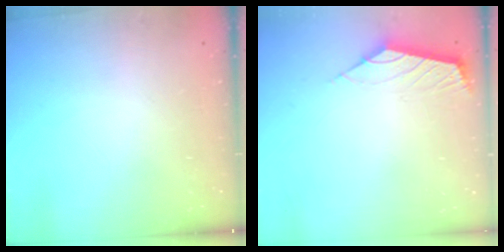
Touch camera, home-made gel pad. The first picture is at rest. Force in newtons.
{"total": 2.3, "press": 2.2, "slide": 0.4}